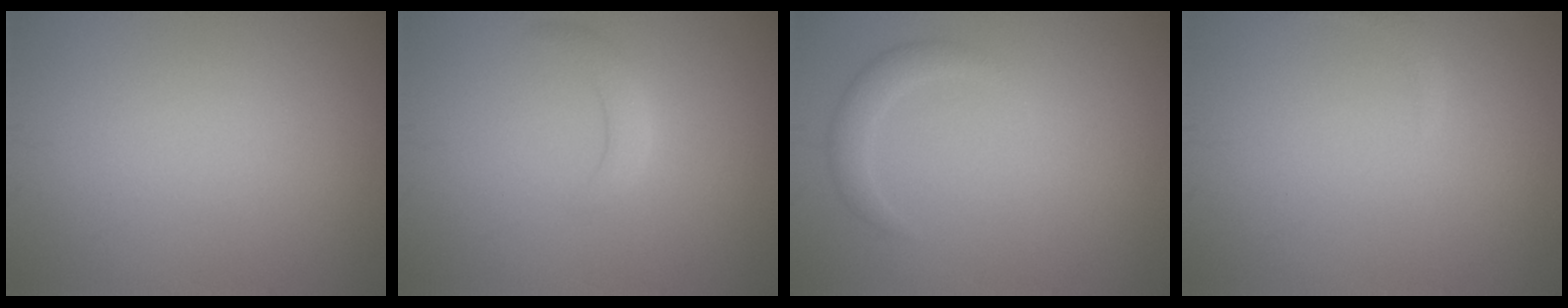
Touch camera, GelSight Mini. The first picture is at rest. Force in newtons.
{"total": 1.8, "press": 1.8, "slide": 0.2}
{"total": 1.8, "press": 1.8, "slide": 0.2}
{"total": 0.8, "press": 0.7, "slide": 0.1}